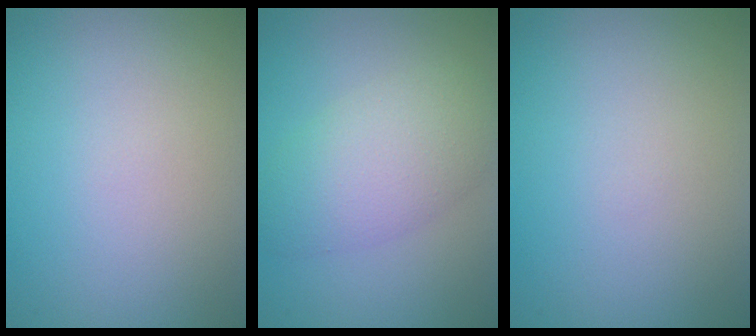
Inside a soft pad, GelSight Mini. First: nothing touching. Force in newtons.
{"total": 5.1, "press": 5.1, "slide": 0.2}
{"total": 0.0}